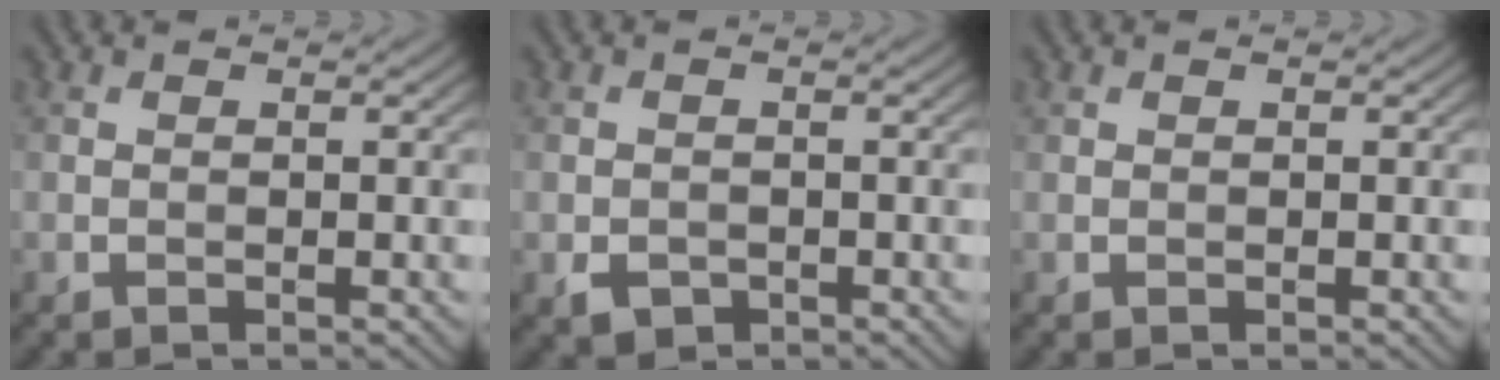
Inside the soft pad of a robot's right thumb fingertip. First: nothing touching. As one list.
[{"total": 2.0, "force": [-0.9, 1.5, 0.9], "torque": [-0.018, -0.008, -0.018]}, {"total": 0.0}]